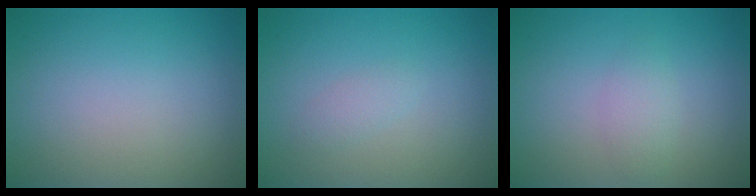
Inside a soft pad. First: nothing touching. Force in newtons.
{"total": 1.1, "press": 1.1, "slide": 0.1}
{"total": 1.5, "press": 1.5, "slide": 0.0}